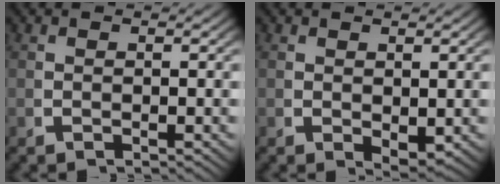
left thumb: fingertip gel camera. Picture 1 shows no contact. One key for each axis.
{"total": 1.7, "fx": 0.5, "fy": 1.0, "fz": 1.3, "tx": -0.023, "ty": -0.011, "tz": 0.019}